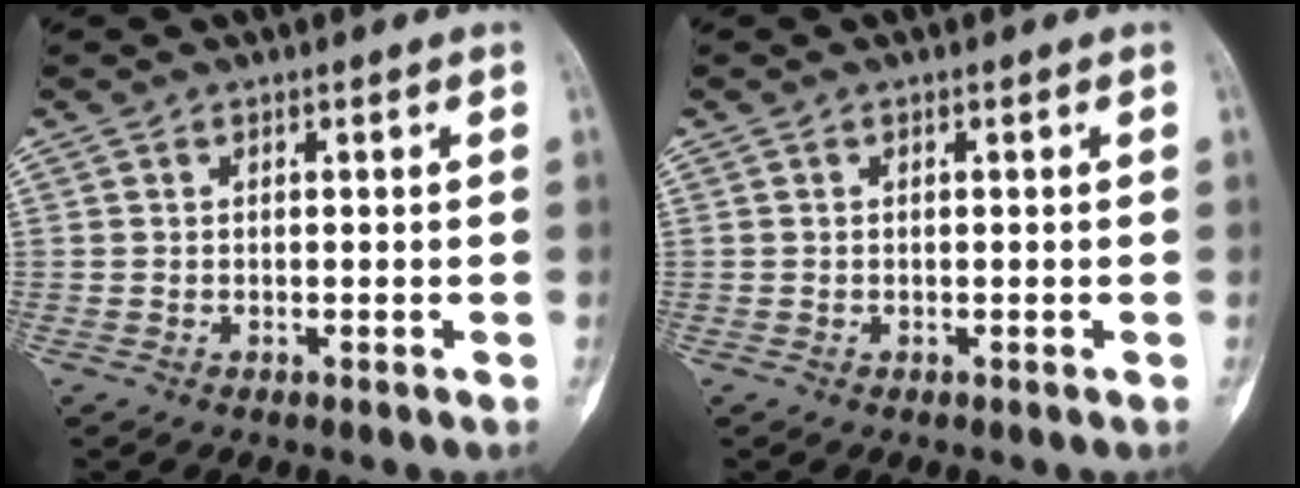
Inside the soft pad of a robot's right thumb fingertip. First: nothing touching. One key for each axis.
{"total": 0.0}